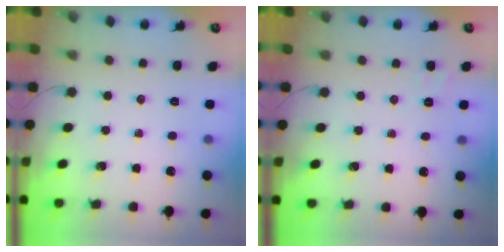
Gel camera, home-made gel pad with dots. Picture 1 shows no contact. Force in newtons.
{"total": 2.9, "press": 2.3, "slide": 1.9}